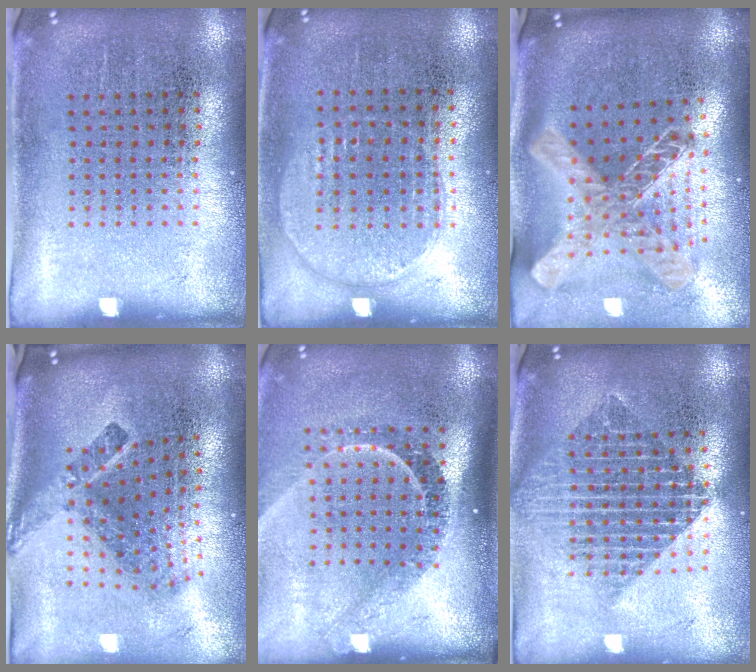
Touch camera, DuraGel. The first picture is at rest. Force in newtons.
{"total": 0.9, "press": 0.8, "slide": 0.4}
{"total": 2.3, "press": 1.7, "slide": 1.5}
{"total": 2.6, "press": 1.6, "slide": 2.0}
{"total": 2.3, "press": 1.7, "slide": 1.6}
{"total": 2.0, "press": 1.6, "slide": 1.2}